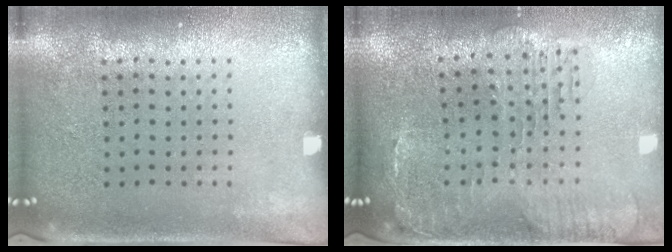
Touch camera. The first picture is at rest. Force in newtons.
{"total": 1.2, "press": 1.1, "slide": 0.4}